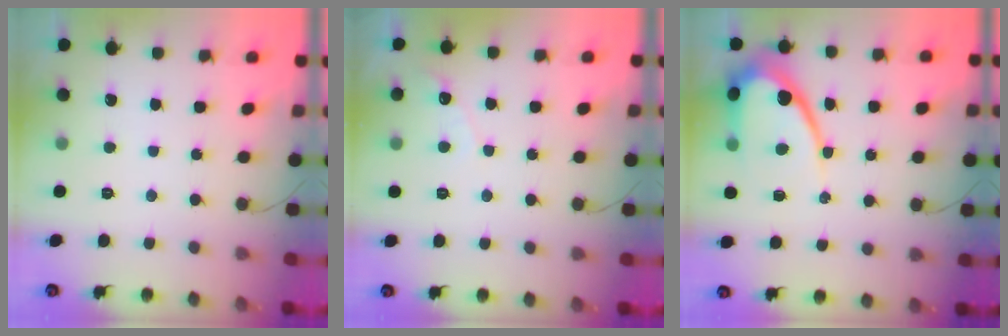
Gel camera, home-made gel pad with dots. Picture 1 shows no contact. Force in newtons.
{"total": 3.1, "press": 3.1, "slide": 0.2}
{"total": 10.8, "press": 10.8, "slide": 0.9}